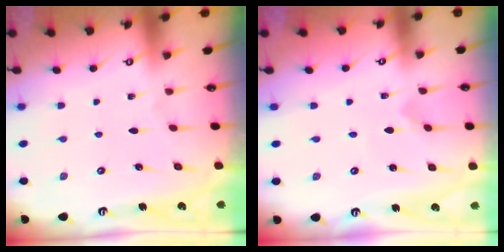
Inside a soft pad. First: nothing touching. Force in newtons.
{"total": 0.0}